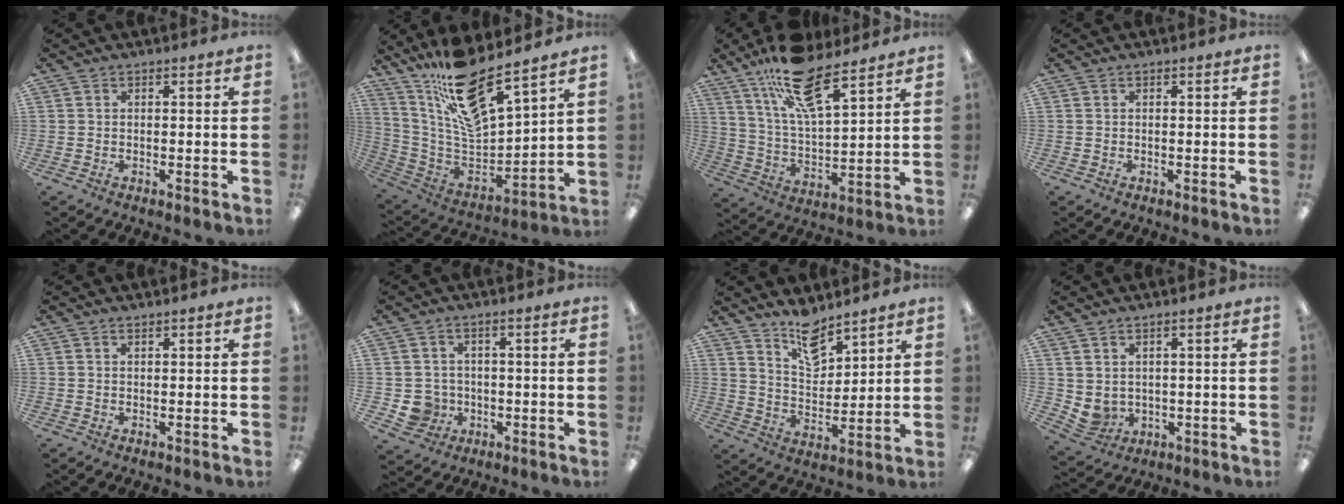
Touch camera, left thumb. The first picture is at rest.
{"total": 17.9, "force": [14.2, 4.3, 10.0], "torque": [-0.186, -0.108, 0.244]}
{"total": 17.1, "force": [11.9, 6.0, 10.7], "torque": [-0.192, -0.054, 0.205]}
{"total": 0.0}
{"total": 0.6, "force": [0.6, 0.0, 0.2], "torque": [-0.004, 0.000, 0.010]}
{"total": 4.9, "force": [-0.6, 4.8, 1.0], "torque": [-0.025, 0.008, -0.008]}
{"total": 10.1, "force": [8.5, 3.9, 3.8], "torque": [-0.062, -0.057, 0.156]}
{"total": 3.4, "force": [2.1, 2.4, 1.1], "torque": [-0.035, -0.015, 0.040]}